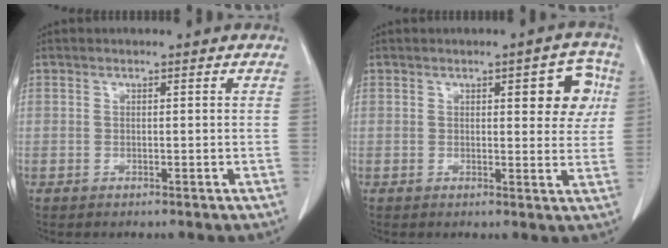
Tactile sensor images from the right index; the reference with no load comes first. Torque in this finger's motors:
{"motor_torque": [0.38, 0.34, 0.06, 0.05]}